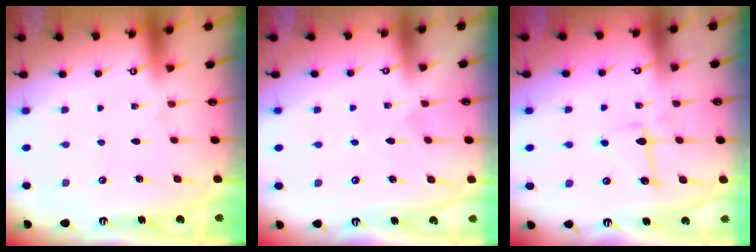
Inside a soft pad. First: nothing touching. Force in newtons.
{"total": 3.6, "press": 3.5, "slide": 0.4}
{"total": 6.5, "press": 6.4, "slide": 0.6}